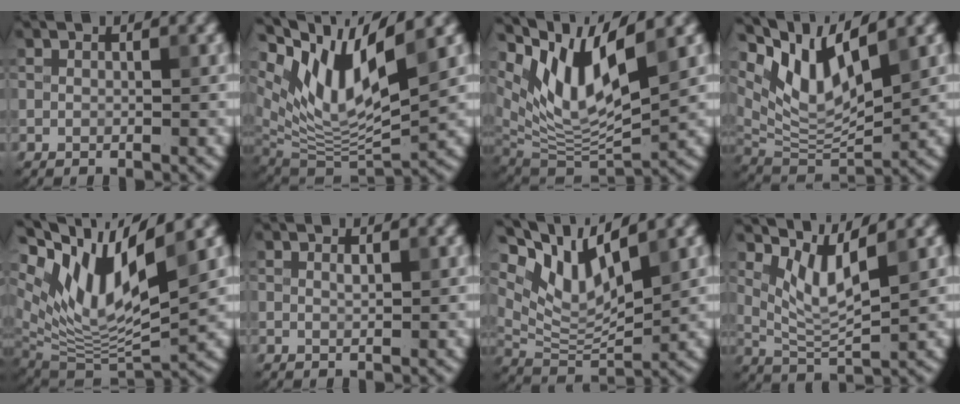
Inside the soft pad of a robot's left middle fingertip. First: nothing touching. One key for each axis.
{"total": 10.8, "fx": 5.5, "fy": 3.9, "fz": 8.4, "tx": -0.158, "ty": -0.009, "tz": 0.108}
{"total": 9.4, "fx": 5.0, "fy": 3.3, "fz": 7.3, "tx": -0.143, "ty": -0.009, "tz": 0.099}
{"total": 8.2, "fx": 5.0, "fy": 2.9, "fz": 5.9, "tx": -0.116, "ty": -0.006, "tz": 0.097}
{"total": 12.0, "fx": 5.8, "fy": 4.4, "fz": 9.5, "tx": -0.183, "ty": -0.005, "tz": 0.115}
{"total": 0.5, "fx": 0.3, "fy": 0.1, "fz": 0.4, "tx": -0.007, "ty": 0.000, "tz": 0.007}
{"total": 7.8, "fx": 4.9, "fy": 2.7, "fz": 5.4, "tx": -0.105, "ty": -0.002, "tz": 0.096}
{"total": 4.2, "fx": 2.4, "fy": 0.9, "fz": 3.3, "tx": -0.077, "ty": -0.010, "tz": 0.056}